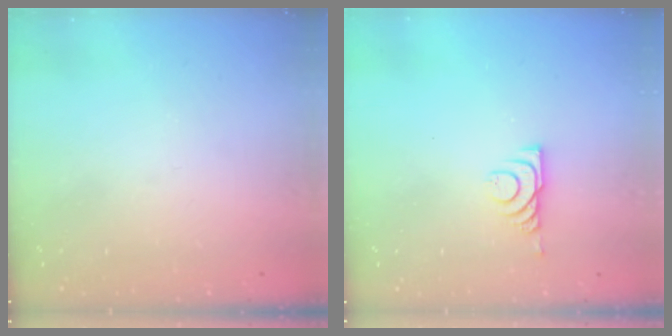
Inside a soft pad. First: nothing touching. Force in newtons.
{"total": 5.8, "press": 5.7, "slide": 0.8}